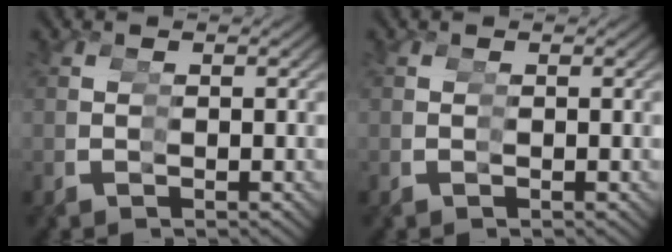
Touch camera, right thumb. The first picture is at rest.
{"total": 0.0}